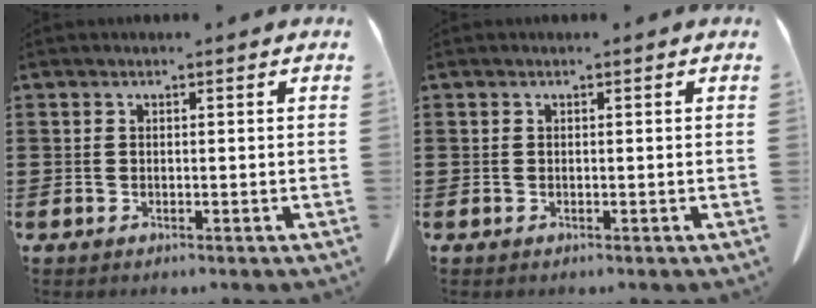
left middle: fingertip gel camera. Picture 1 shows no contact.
{"total": 0.0}